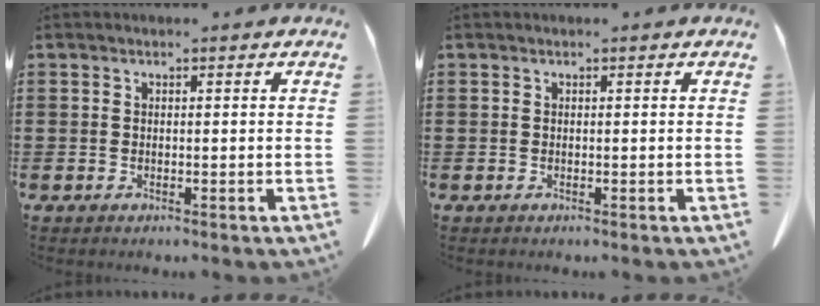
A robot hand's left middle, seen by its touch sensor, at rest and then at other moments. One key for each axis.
{"total": 0.0}